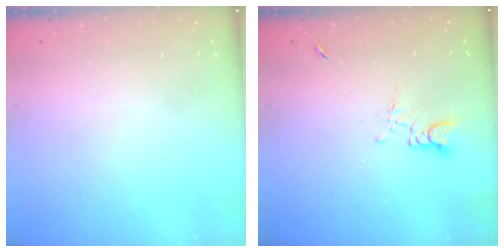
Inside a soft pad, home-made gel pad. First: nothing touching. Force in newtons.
{"total": 2.9, "press": 2.9, "slide": 0.2}